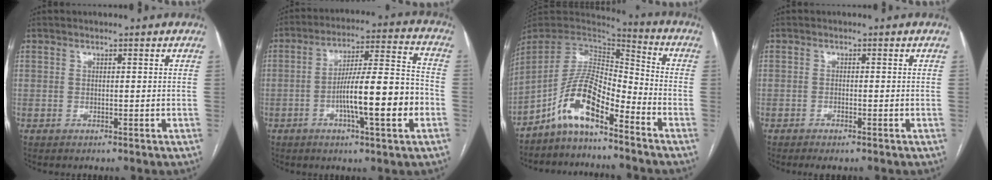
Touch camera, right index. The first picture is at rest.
{"total": 14.4, "force": [-4.0, 1.2, 13.8], "torque": [-0.224, 0.011, -0.063]}
{"total": 10.8, "force": [-6.9, 2.8, 7.8], "torque": [-0.160, 0.022, -0.129]}
{"total": 1.7, "force": [-1.2, 0.2, 1.2], "torque": [-0.019, -0.003, -0.018]}